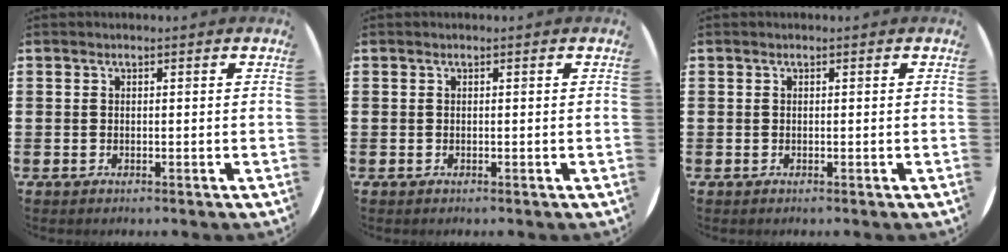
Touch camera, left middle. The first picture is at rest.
{"total": 0.0}
{"total": 0.0}